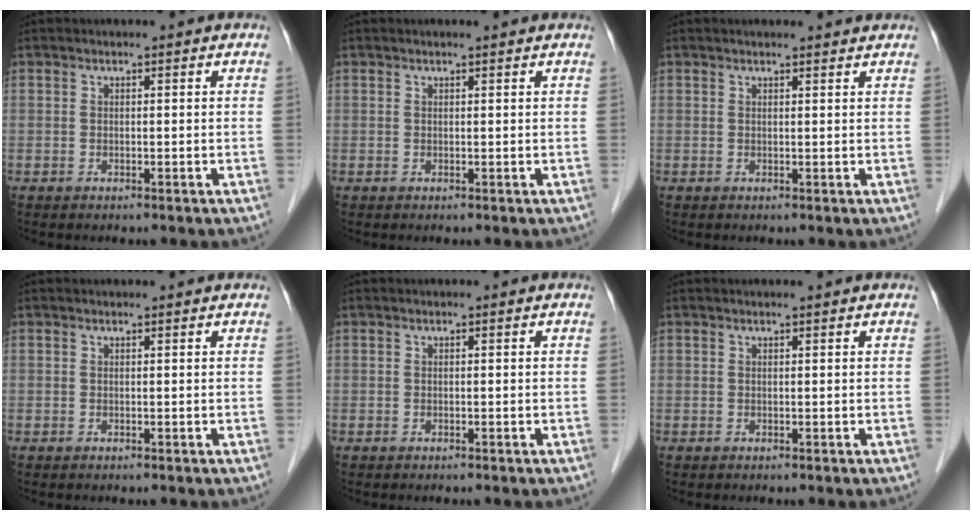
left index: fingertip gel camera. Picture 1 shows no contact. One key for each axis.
{"total": 1.0, "fx": 0.9, "fy": 0.0, "fz": 0.4, "tx": -0.009, "ty": 0.004, "tz": 0.015}
{"total": 3.0, "fx": 2.9, "fy": 0.2, "fz": 0.7, "tx": -0.013, "ty": 0.008, "tz": 0.031}
{"total": 1.0, "fx": 0.9, "fy": 0.0, "fz": 0.2, "tx": -0.008, "ty": 0.009, "tz": 0.014}
{"total": 0.0}
{"total": 0.8, "fx": 0.7, "fy": 0.0, "fz": 0.4, "tx": -0.009, "ty": 0.004, "tz": 0.013}